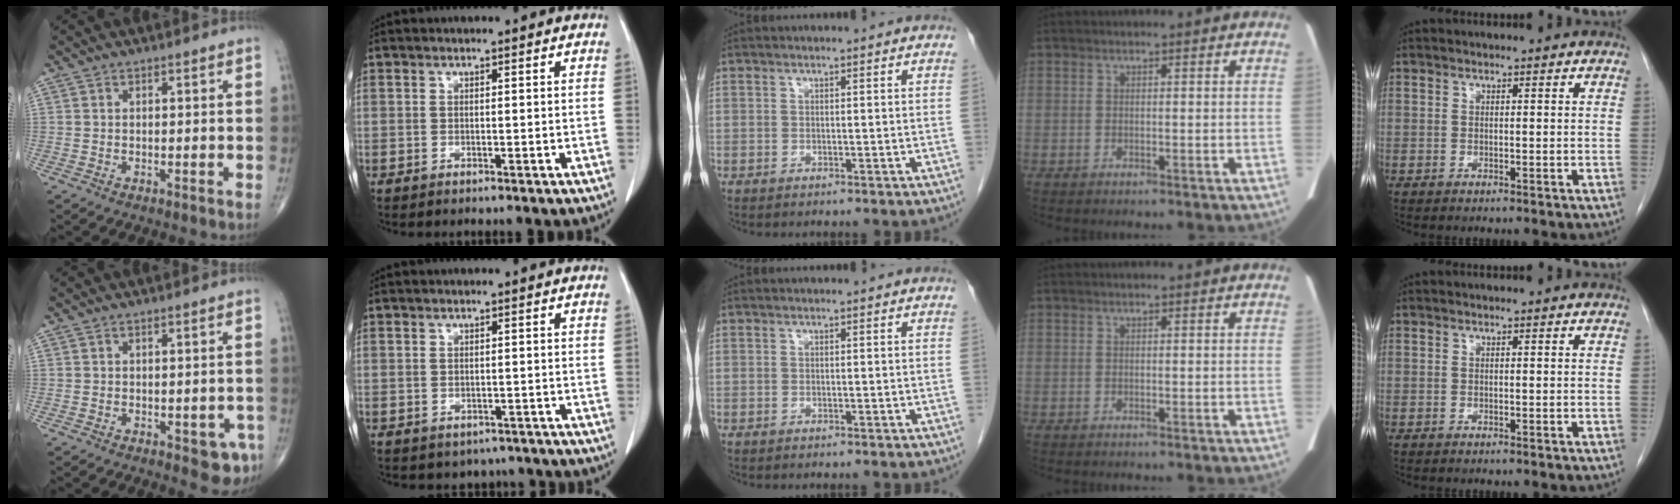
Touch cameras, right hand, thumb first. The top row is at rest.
{"thumb": {"total": 5.0, "force": [-2.1, 2.3, 3.9], "torque": [-0.024, 0.003, -0.022]}, "index": {"total": 3.3, "force": [-2.4, 2.2, 0.2], "torque": [0.005, 0.009, -0.030]}}